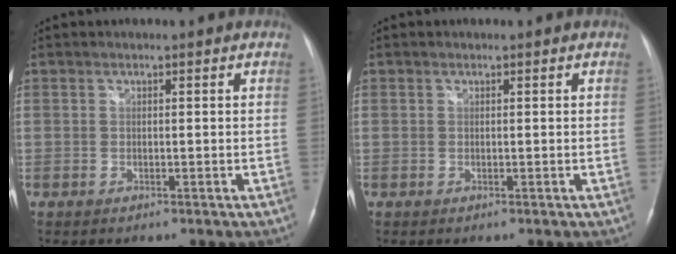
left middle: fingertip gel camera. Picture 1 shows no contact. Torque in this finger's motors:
{"motor_torque": [-0.15, 0.03, 0.07, 0.01]}